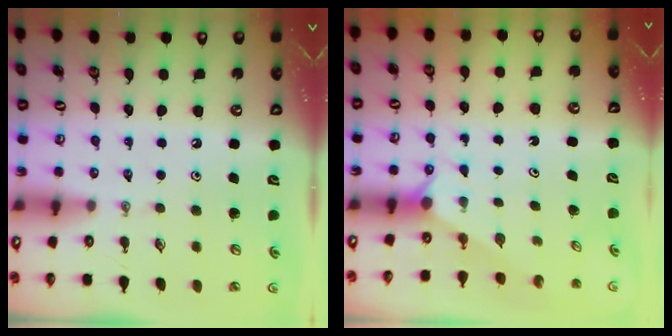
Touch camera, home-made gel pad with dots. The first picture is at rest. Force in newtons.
{"total": 1.9, "press": 1.9, "slide": 0.3}